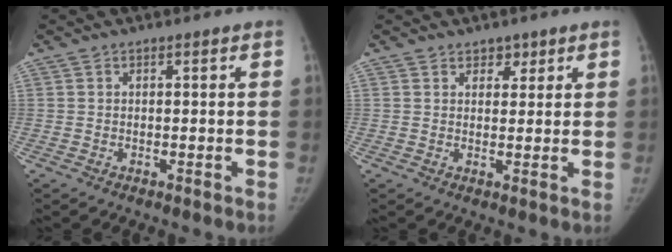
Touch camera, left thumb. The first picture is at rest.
{"total": 2.4, "force": [1.7, 1.6, 0.7], "torque": [0.014, -0.009, 0.023]}